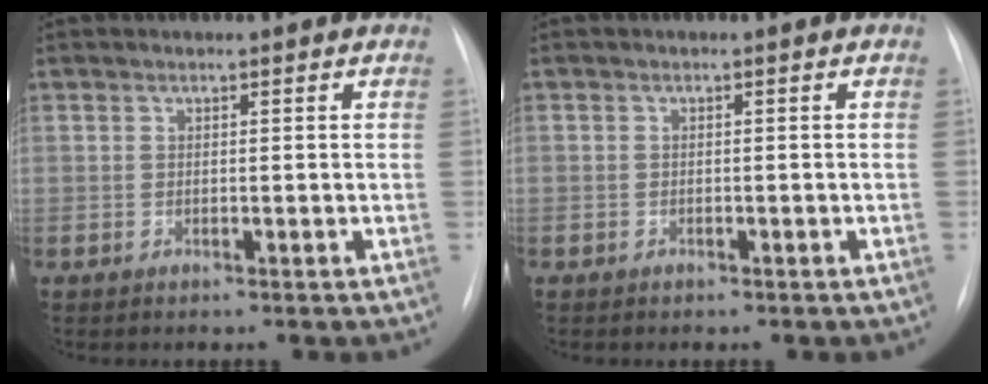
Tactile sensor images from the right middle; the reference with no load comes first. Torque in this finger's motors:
{"motor_torque": [1.06, -1.08, -0.34, -0.21]}